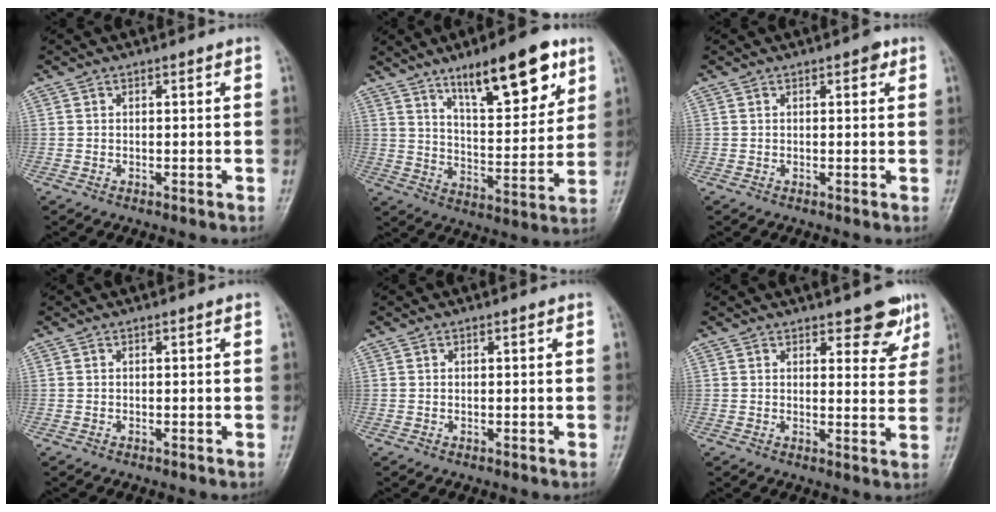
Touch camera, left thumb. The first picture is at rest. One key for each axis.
{"total": 17.1, "fx": 10.2, "fy": 5.6, "fz": 12.6, "tx": -0.156, "ty": -0.052, "tz": 0.165}
{"total": 1.9, "fx": 0.9, "fy": 0.9, "fz": 1.4, "tx": -0.011, "ty": 0.000, "tz": 0.008}
{"total": 0.0}
{"total": 0.0}
{"total": 6.2, "fx": 4.2, "fy": 2.6, "fz": 3.6, "tx": -0.012, "ty": -0.026, "tz": 0.052}